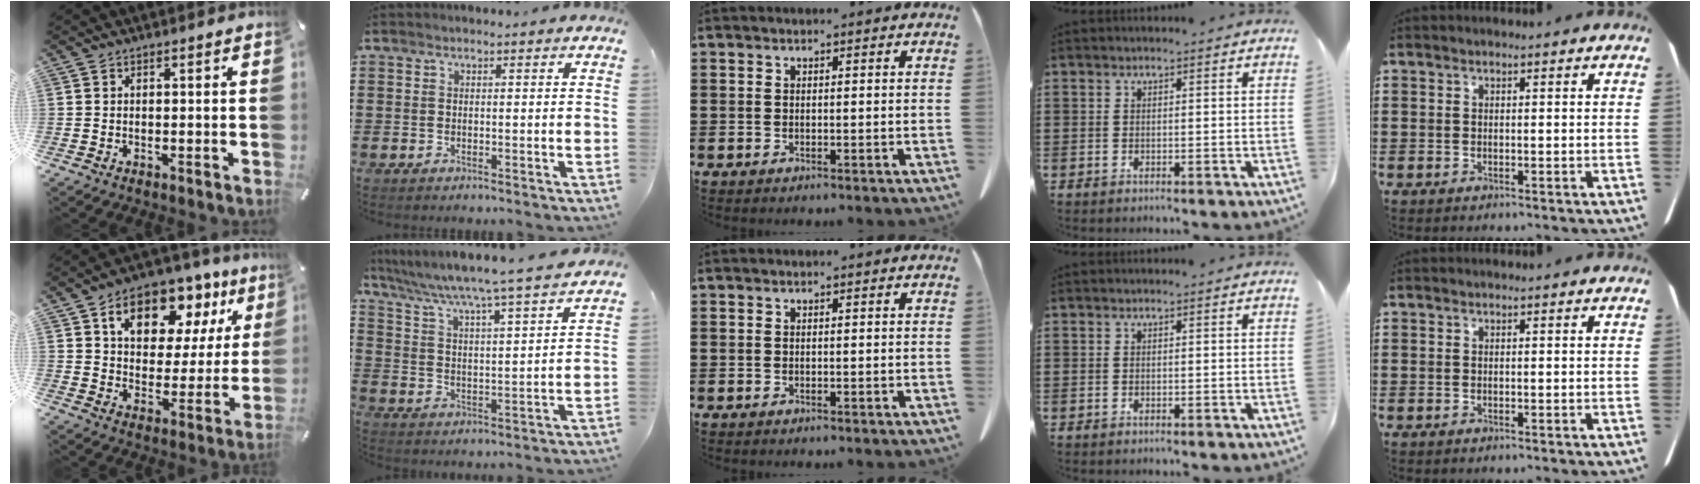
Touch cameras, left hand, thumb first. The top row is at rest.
{"thumb": {"total": 14.5, "force": [8.8, 9.1, 7.1], "torque": [-0.109, -0.050, 0.152]}, "index": {"total": 5.0, "force": [4.4, -1.1, 2.0], "torque": [-0.059, -0.046, 0.064]}}